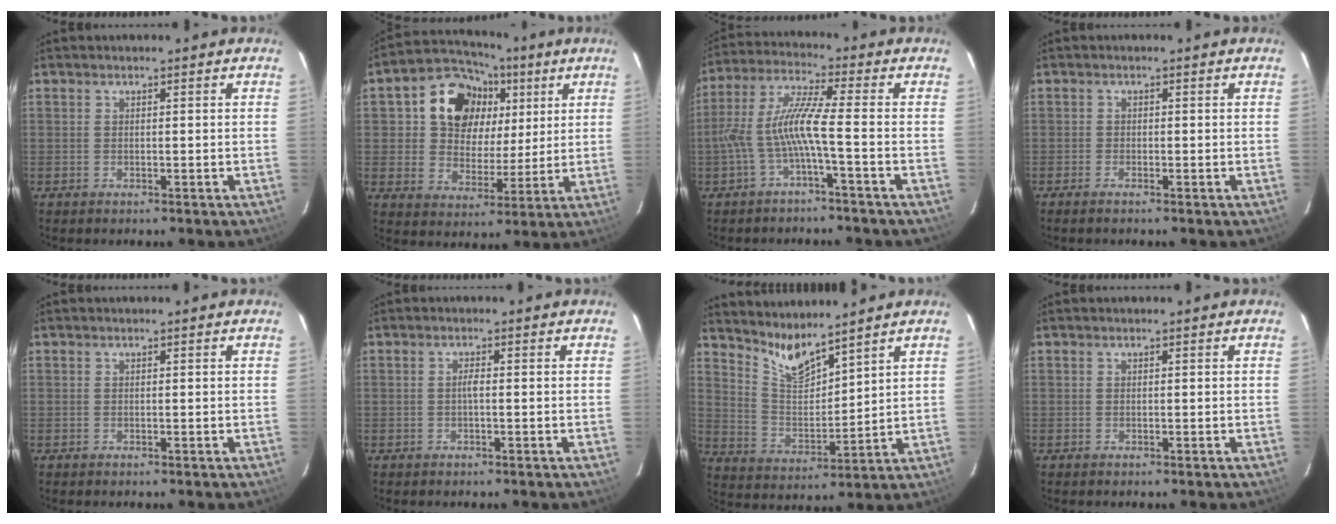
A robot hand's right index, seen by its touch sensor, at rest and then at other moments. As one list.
[{"total": 15.2, "force": [5.1, 12.3, 7.3], "torque": [-0.173, 0.050, 0.090]}, {"total": 8.1, "force": [-2.9, -0.3, 7.5], "torque": [-0.171, 0.010, -0.052]}, {"total": 1.0, "force": [-1.0, 0.1, 0.4], "torque": [-0.011, -0.005, -0.021]}, {"total": 0.0}, {"total": 1.1, "force": [-0.2, 0.1, 1.0], "torque": [-0.020, 0.005, -0.006]}, {"total": 8.2, "force": [7.3, 1.2, 3.6], "torque": [-0.070, -0.015, 0.148]}, {"total": 0.0}]